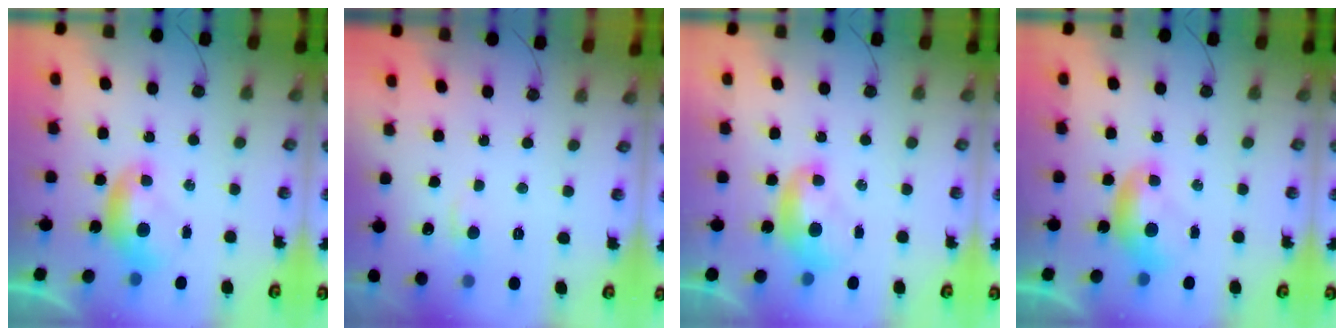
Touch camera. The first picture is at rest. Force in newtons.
{"total": 1.5, "press": 1.2, "slide": 0.9}
{"total": 1.6, "press": 1.5, "slide": 0.3}
{"total": 0.0}